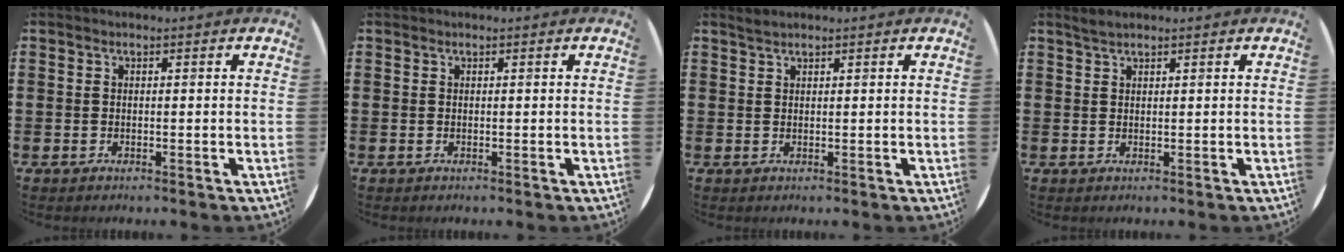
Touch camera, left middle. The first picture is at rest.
{"total": 0.0}
{"total": 0.8, "force": [0.8, -0.1, 0.0], "torque": [-0.002, -0.001, 0.017]}
{"total": 1.2, "force": [1.1, 0.1, 0.4], "torque": [-0.008, 0.002, 0.020]}